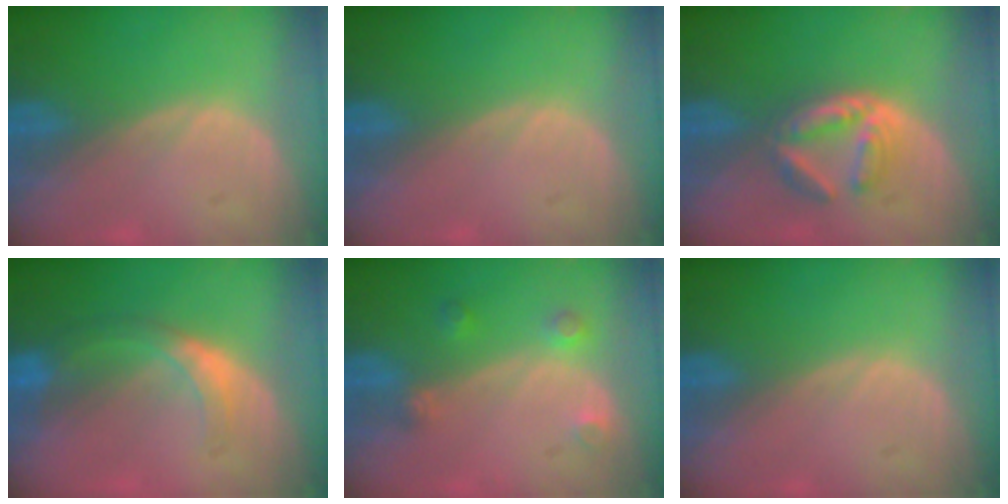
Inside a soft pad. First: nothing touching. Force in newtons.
{"total": 0.0}
{"total": 6.1, "press": 5.4, "slide": 2.8}
{"total": 5.8, "press": 5.1, "slide": 2.7}
{"total": 2.9, "press": 2.8, "slide": 0.8}
{"total": 0.0}